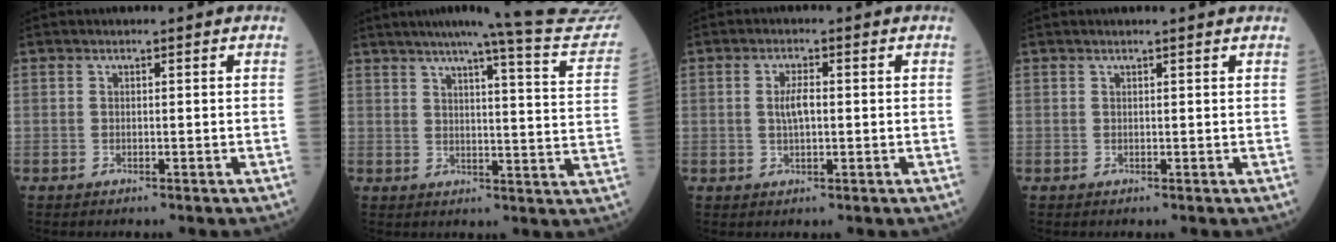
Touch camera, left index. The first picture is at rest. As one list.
[{"total": 18.8, "force": [17.6, -1.5, 6.3], "torque": [-0.089, -0.086, 0.201]}, {"total": 3.0, "force": [0.2, 0.9, 2.8], "torque": [-0.059, 0.002, 0.004]}, {"total": 1.9, "force": [1.7, -0.2, 0.8], "torque": [-0.012, 0.007, 0.022]}]